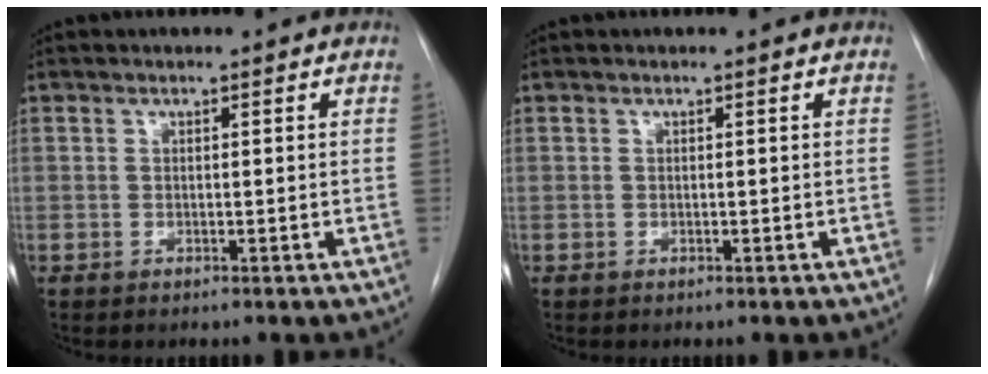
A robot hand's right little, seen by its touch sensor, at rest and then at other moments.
{"total": 0.0}